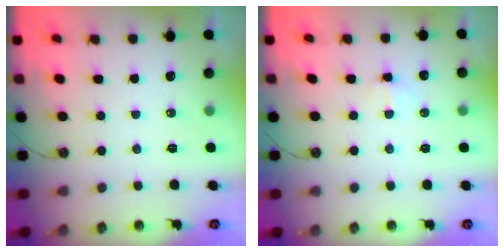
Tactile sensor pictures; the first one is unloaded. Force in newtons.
{"total": 3.8, "press": 3.7, "slide": 1.0}